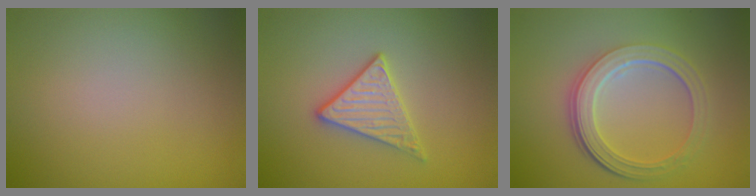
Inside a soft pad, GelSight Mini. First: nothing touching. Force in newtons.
{"total": 2.8, "press": 2.7, "slide": 0.8}
{"total": 5.0, "press": 3.8, "slide": 3.2}